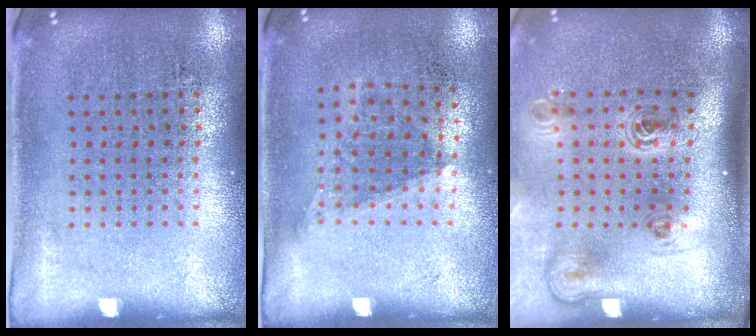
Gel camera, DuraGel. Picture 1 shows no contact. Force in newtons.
{"total": 1.1, "press": 0.8, "slide": 0.8}
{"total": 2.3, "press": 1.4, "slide": 1.8}